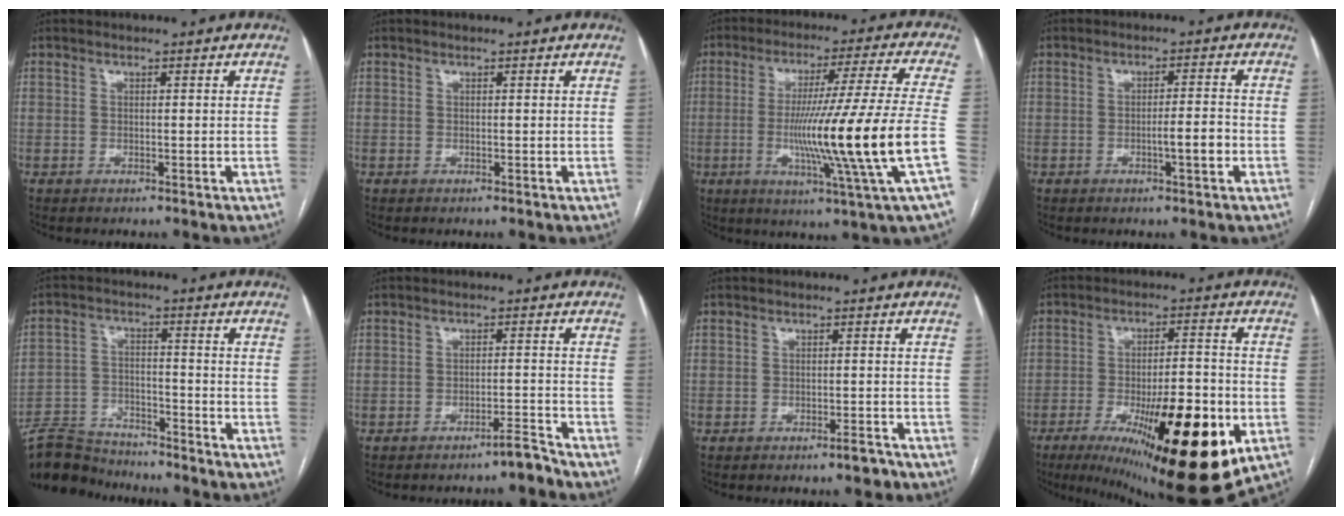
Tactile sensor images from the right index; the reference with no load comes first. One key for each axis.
{"total": 0.0}
{"total": 19.0, "fx": -3.9, "fy": -2.7, "fz": 18.4, "tx": -0.298, "ty": -0.017, "tz": -0.070}
{"total": 3.6, "fx": -1.3, "fy": 0.0, "fz": 3.4, "tx": -0.047, "ty": 0.000, "tz": -0.021}
{"total": 8.7, "fx": -8.5, "fy": 1.6, "fz": 0.3, "tx": -0.013, "ty": 0.002, "tz": -0.158}
{"total": 2.8, "fx": -2.7, "fy": -0.5, "fz": 0.6, "tx": -0.002, "ty": -0.007, "tz": -0.042}
{"total": 1.8, "fx": -1.6, "fy": 0.3, "fz": 0.9, "tx": -0.014, "ty": 0.000, "tz": -0.021}
{"total": 22.4, "fx": -8.4, "fy": 5.1, "fz": 20.1, "tx": -0.251, "ty": -0.023, "tz": -0.111}